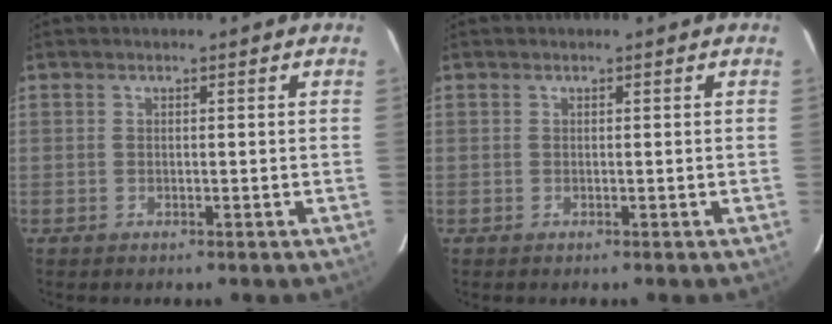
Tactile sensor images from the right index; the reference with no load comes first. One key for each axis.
{"total": 0.0}